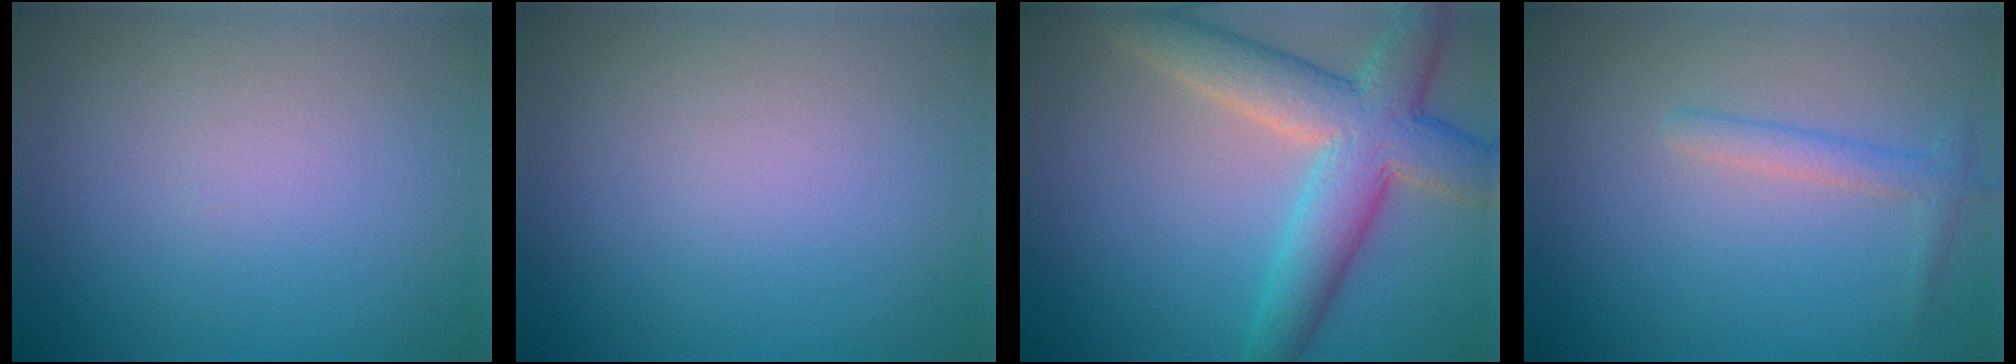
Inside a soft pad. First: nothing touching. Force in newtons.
{"total": 0.0}
{"total": 7.6, "press": 7.6, "slide": 0.5}
{"total": 1.6, "press": 1.6, "slide": 0.1}